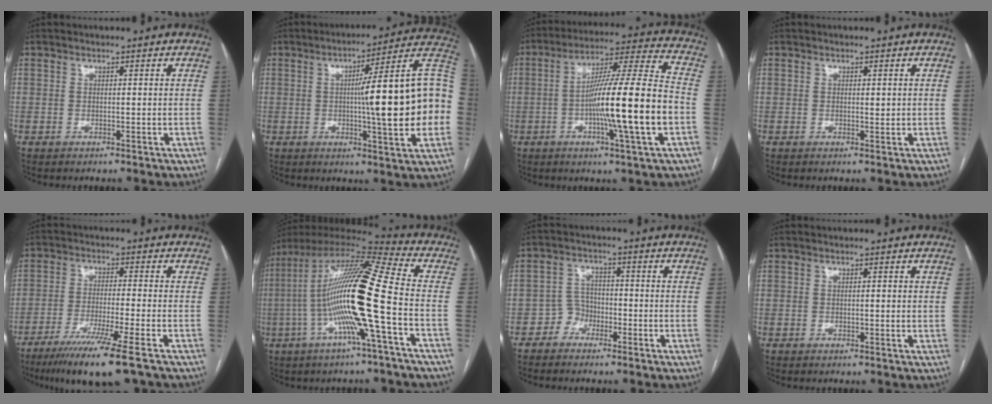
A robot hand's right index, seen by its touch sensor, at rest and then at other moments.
{"total": 21.1, "force": [-0.4, 0.9, 21.1], "torque": [-0.221, 0.033, -0.009]}
{"total": 18.4, "force": [-3.9, -0.6, 18.0], "torque": [-0.295, 0.000, -0.071]}
{"total": 1.1, "force": [0.1, 0.3, 1.0], "torque": [-0.015, -0.001, 0.001]}
{"total": 11.3, "force": [-7.8, -0.9, 8.2], "torque": [-0.138, -0.035, -0.126]}
{"total": 19.7, "force": [-3.3, -0.1, 19.4], "torque": [-0.366, 0.007, -0.075]}
{"total": 3.3, "force": [-2.0, 2.6, 0.1], "torque": [0.000, 0.013, -0.041]}
{"total": 0.7, "force": [0.3, 0.2, 0.7], "torque": [-0.014, 0.000, 0.003]}